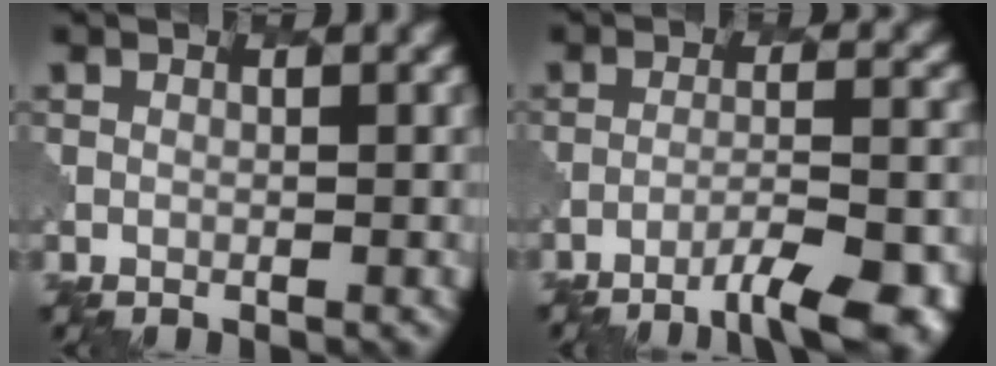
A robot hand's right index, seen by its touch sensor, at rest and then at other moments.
{"total": 8.2, "force": [-6.0, 1.9, 5.3], "torque": [-0.077, -0.003, -0.072]}